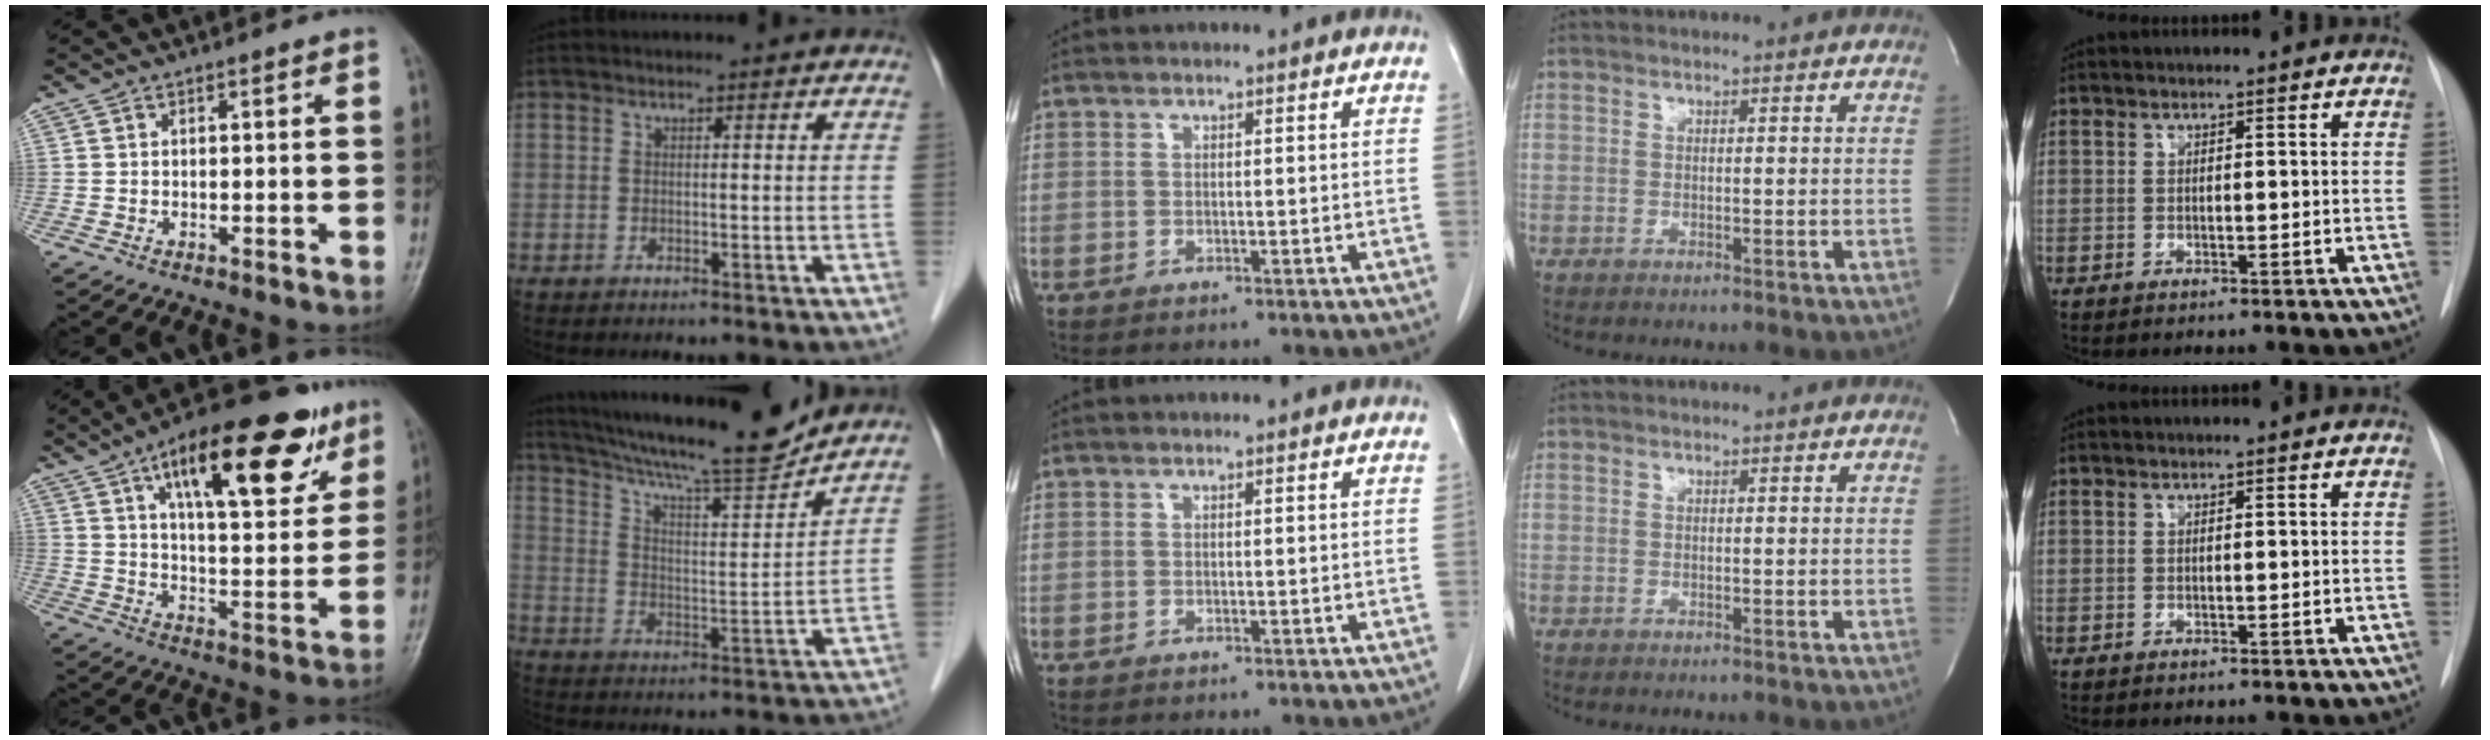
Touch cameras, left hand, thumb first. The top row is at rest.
{"thumb": {"total": 22.8, "force": [11.9, 8.8, 17.3], "torque": [-0.223, -0.027, 0.182]}, "index": {"total": 18.1, "force": [16.3, 0.6, 7.8], "torque": [-0.138, -0.002, 0.253]}}